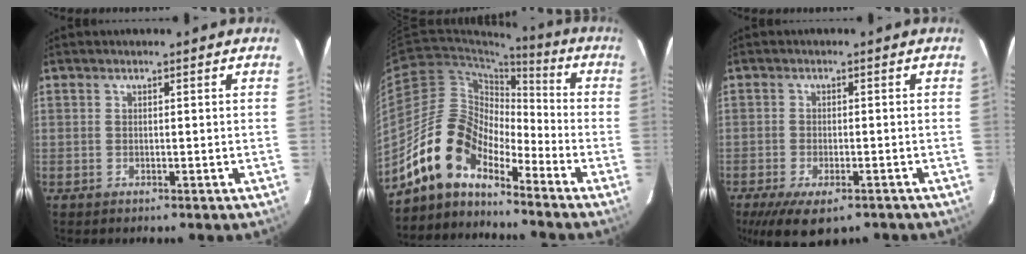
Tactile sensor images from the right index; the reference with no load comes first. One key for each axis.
{"total": 12.5, "fx": -10.2, "fy": 5.0, "fz": 5.3, "tx": -0.095, "ty": 0.023, "tz": -0.201}
{"total": 10.1, "fx": -6.7, "fy": 4.1, "fz": 6.4, "tx": -0.139, "ty": -0.035, "tz": -0.104}